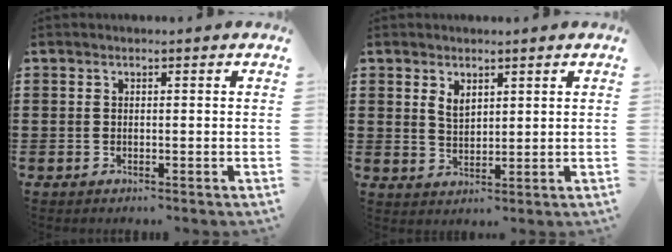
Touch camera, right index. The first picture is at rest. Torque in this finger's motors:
{"motor_torque": [0.01, 0.00, 0.07, 0.02]}